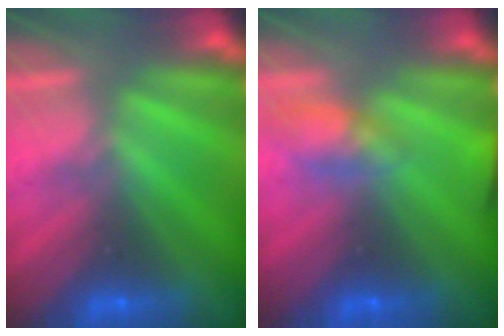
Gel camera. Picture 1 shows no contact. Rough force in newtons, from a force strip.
{"total": 4.6}